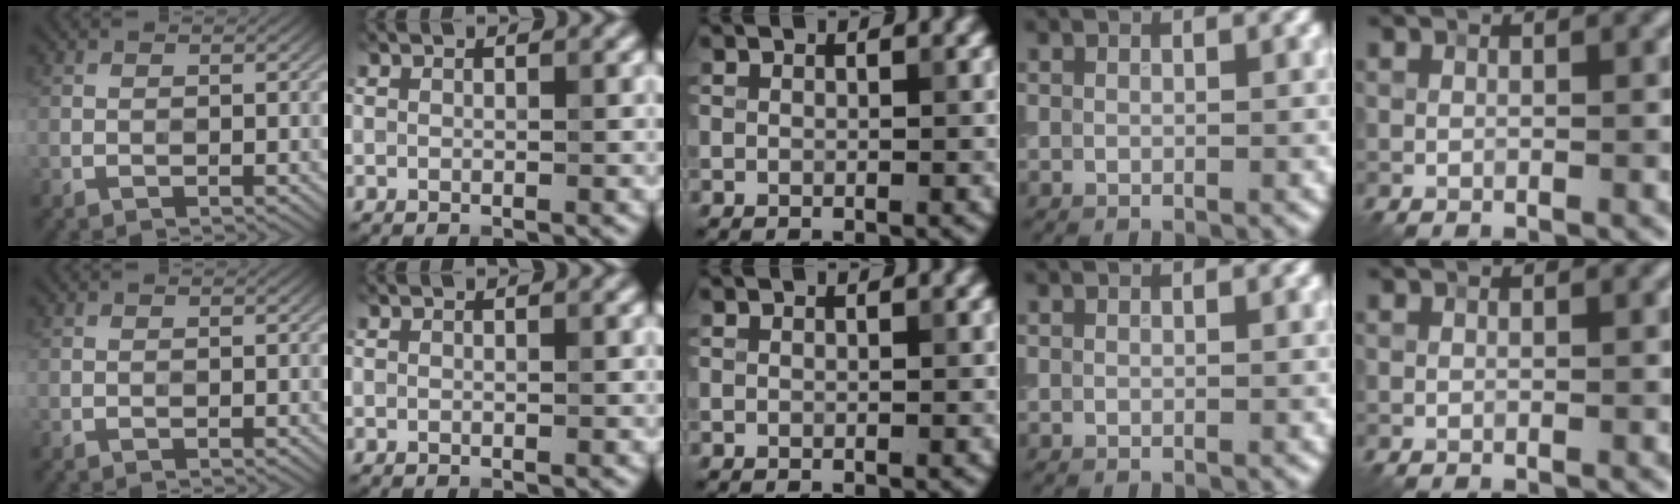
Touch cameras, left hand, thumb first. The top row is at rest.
{}